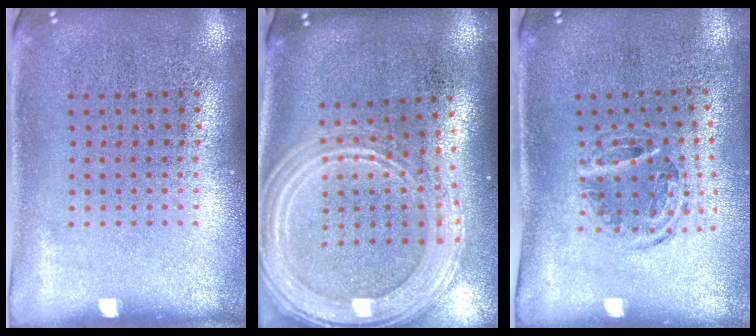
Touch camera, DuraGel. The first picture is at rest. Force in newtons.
{"total": 2.7, "press": 2.3, "slide": 1.5}
{"total": 0.9, "press": 0.9, "slide": 0.1}